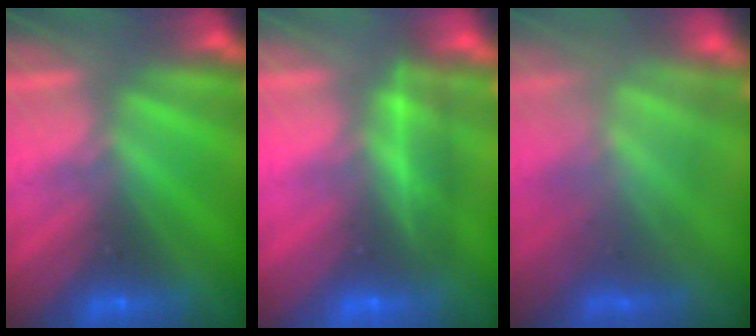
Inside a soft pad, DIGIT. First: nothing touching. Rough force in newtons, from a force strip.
{"total": 2.2}
{"total": 4.1}